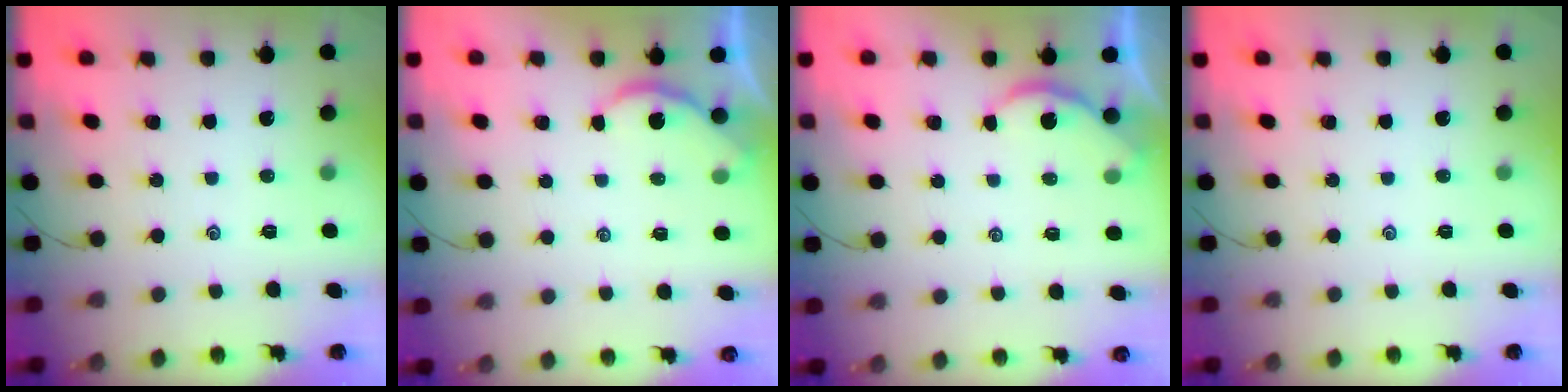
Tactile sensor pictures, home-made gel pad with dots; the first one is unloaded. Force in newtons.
{"total": 1.3, "press": 1.3, "slide": 0.2}
{"total": 1.3, "press": 1.3, "slide": 0.2}
{"total": 0.0}